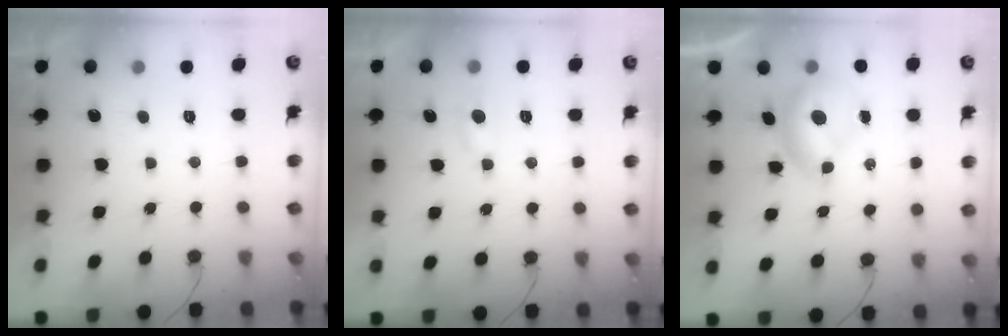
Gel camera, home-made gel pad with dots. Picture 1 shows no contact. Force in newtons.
{"total": 3.3, "press": 3.3, "slide": 0.4}
{"total": 6.3, "press": 6.3, "slide": 0.8}